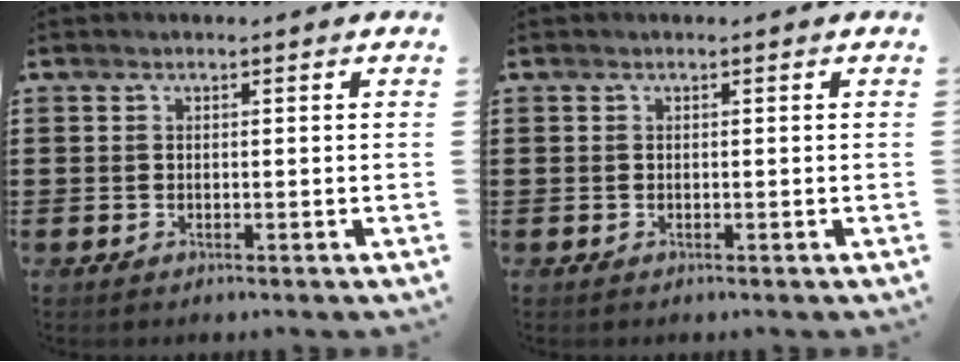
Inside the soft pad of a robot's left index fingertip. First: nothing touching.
{"total": 0.0}